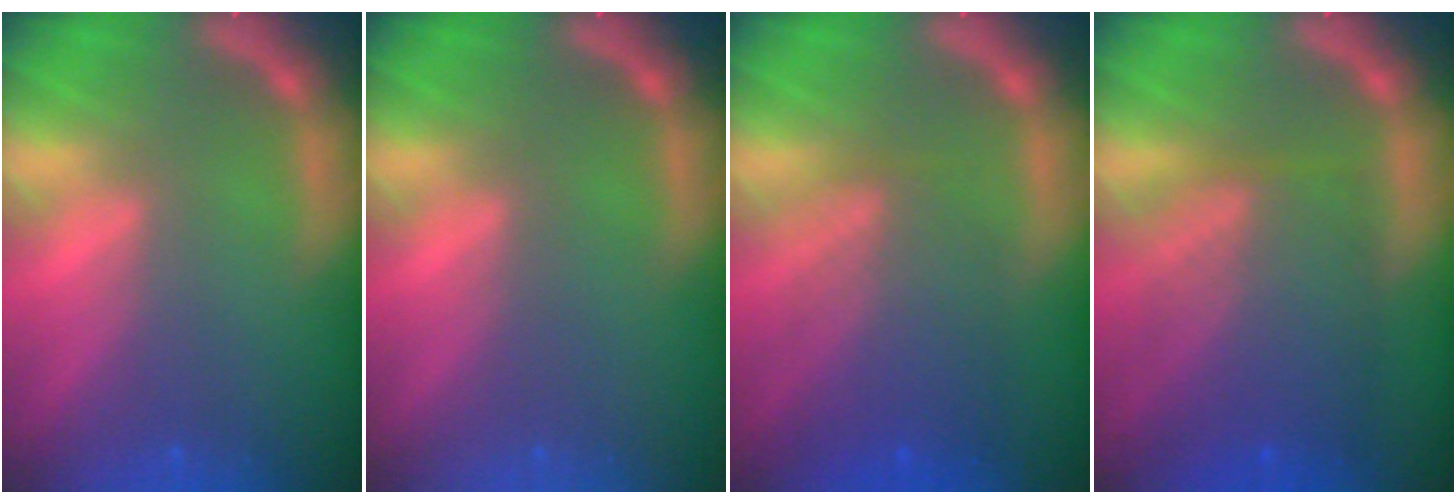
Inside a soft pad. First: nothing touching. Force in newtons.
{"total": 0.0}
{"total": 6.1}
{"total": 8.0}